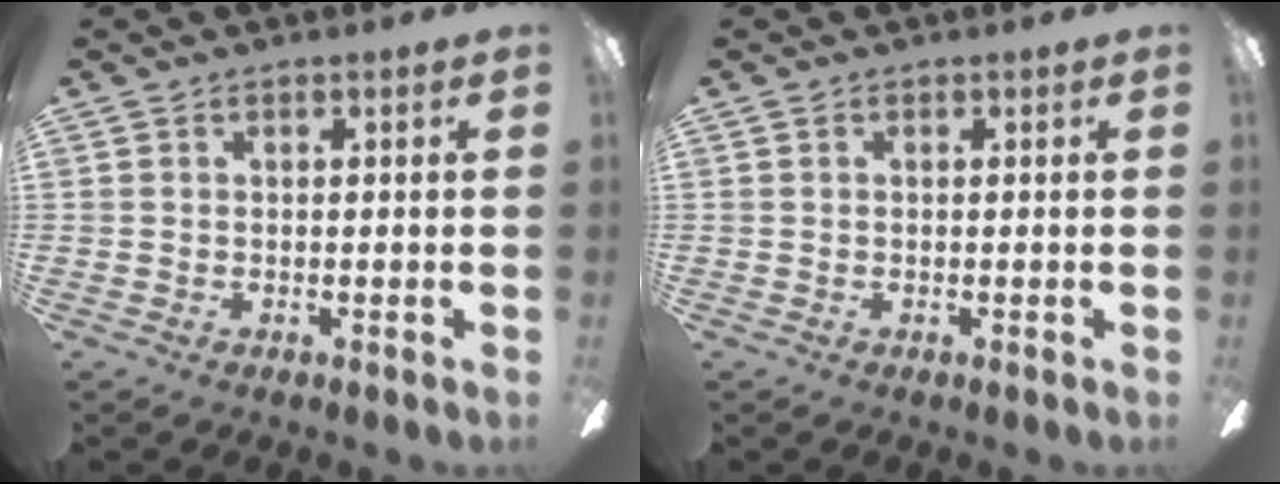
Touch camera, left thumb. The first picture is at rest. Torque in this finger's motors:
{"motor_torque": [0.00, 0.00, 0.03, 0.03, 0.00]}